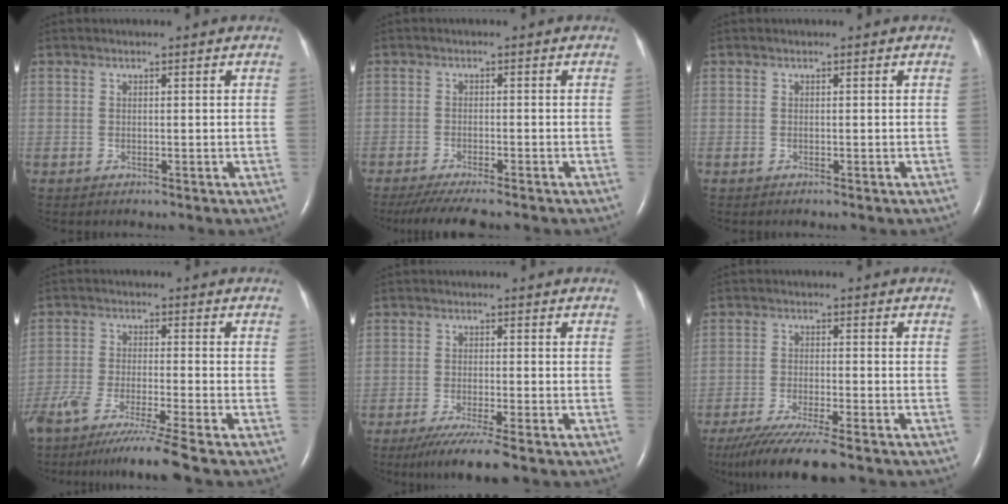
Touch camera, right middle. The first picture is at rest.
{"total": 9.0, "force": [-7.7, 1.0, 4.7], "torque": [-0.068, -0.018, -0.118]}
{"total": 0.0}
{"total": 13.3, "force": [-10.8, -1.7, 7.5], "torque": [-0.122, -0.053, -0.178]}
{"total": 7.0, "force": [-5.1, -0.3, 4.7], "torque": [-0.077, -0.019, -0.084]}
{"total": 11.0, "force": [-8.8, 0.2, 6.6], "torque": [-0.107, -0.030, -0.142]}